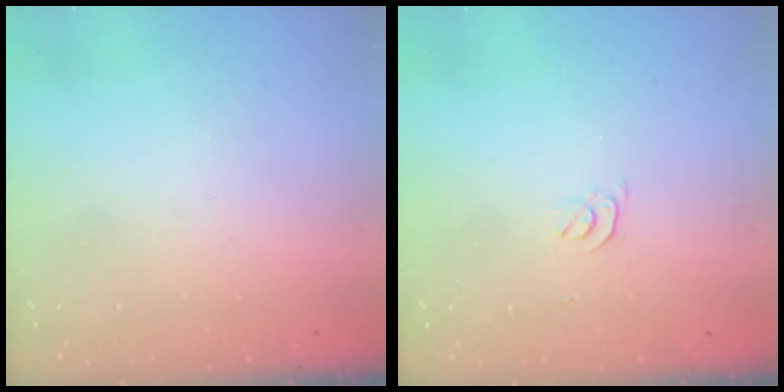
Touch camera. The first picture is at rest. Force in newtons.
{"total": 3.3, "press": 3.2, "slide": 0.5}